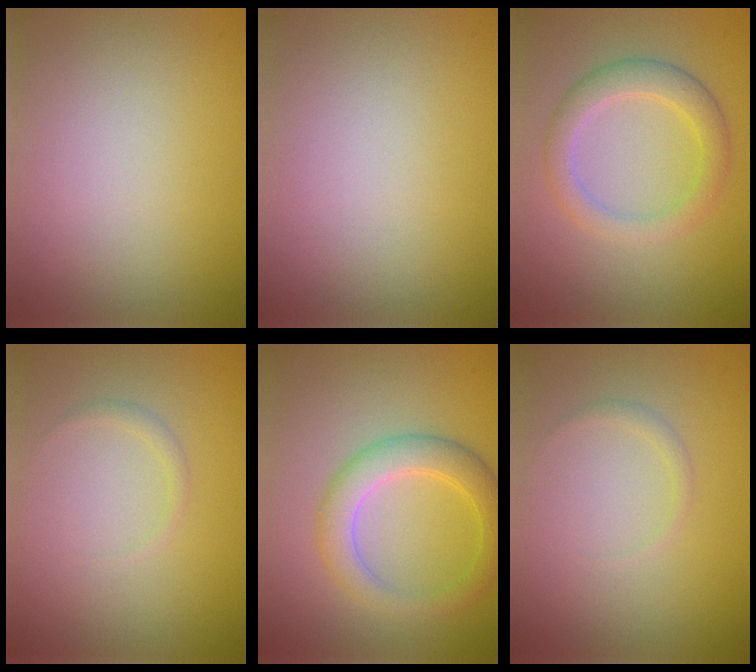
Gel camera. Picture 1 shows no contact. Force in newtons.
{"total": 0.0}
{"total": 3.3, "press": 3.3, "slide": 0.1}
{"total": 0.7, "press": 0.7, "slide": 0.1}
{"total": 4.0, "press": 4.0, "slide": 0.3}
{"total": 0.7, "press": 0.7, "slide": 0.1}